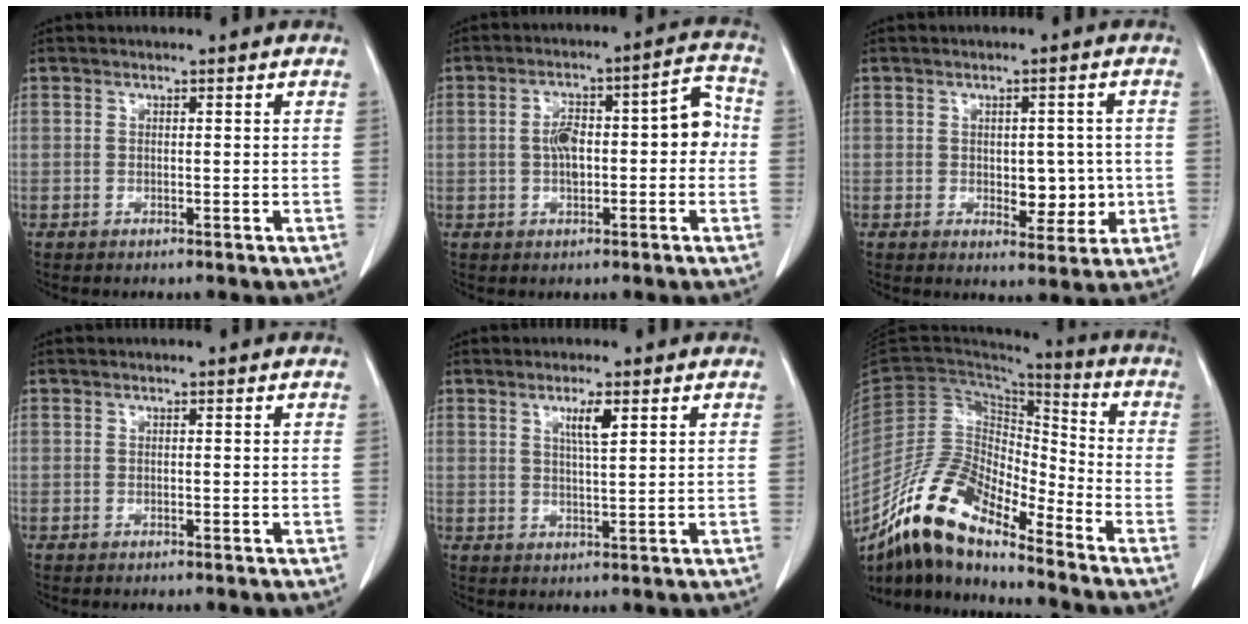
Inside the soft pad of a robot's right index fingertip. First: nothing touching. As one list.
[{"total": 9.4, "force": [-0.4, 3.5, 8.7], "torque": [-0.131, 0.046, -0.004]}, {"total": 5.7, "force": [-0.4, 3.2, 4.7], "torque": [-0.051, -0.002, 0.003]}, {"total": 0.0}, {"total": 3.4, "force": [1.7, 0.1, 2.9], "torque": [-0.054, -0.003, 0.030]}, {"total": 14.5, "force": [-11.8, 3.9, 7.4], "torque": [-0.143, 0.021, -0.221]}]